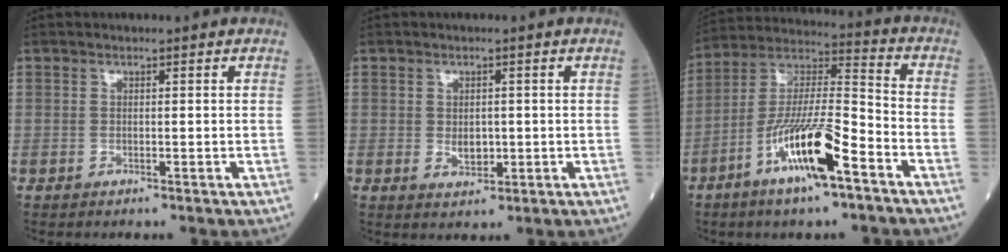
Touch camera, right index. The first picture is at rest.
{"total": 2.7, "force": [-0.2, 1.7, 2.0], "torque": [-0.028, -0.002, 0.004]}
{"total": 14.8, "force": [-7.3, 2.2, 12.7], "torque": [-0.247, -0.004, -0.133]}